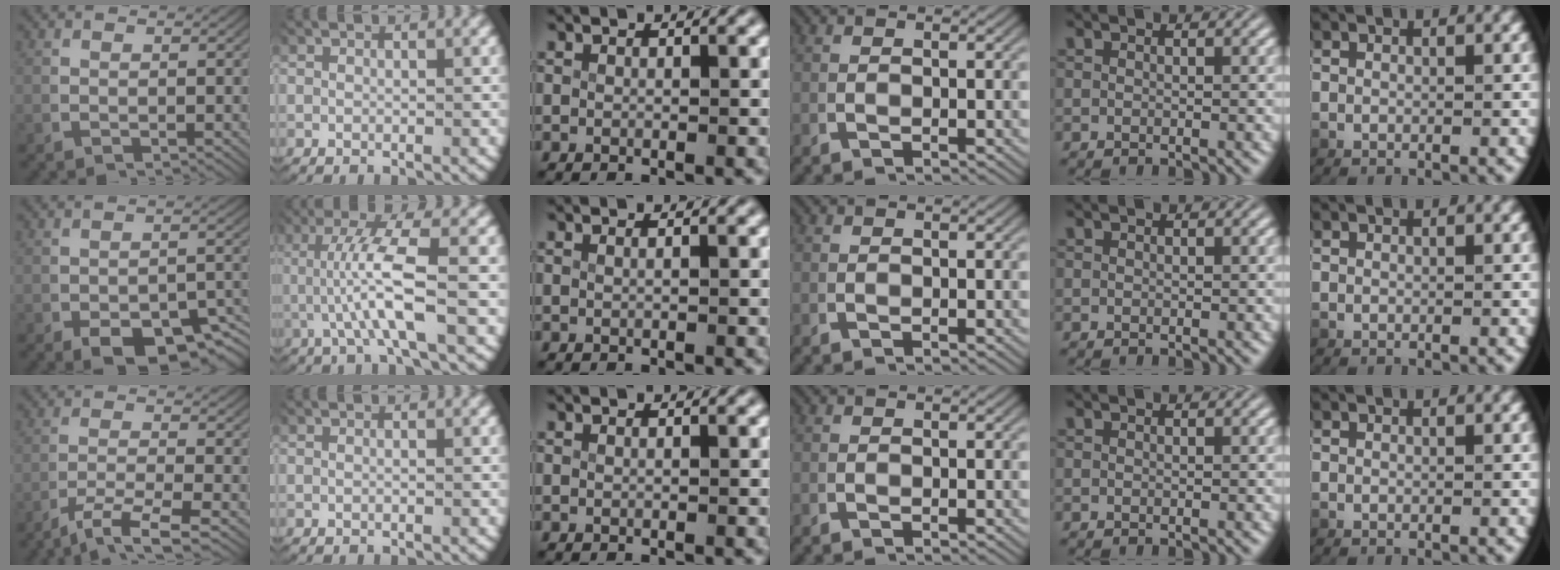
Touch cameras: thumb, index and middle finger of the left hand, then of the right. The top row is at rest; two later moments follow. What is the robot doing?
{"motion": "lift_and_place", "object": "keyboard"}